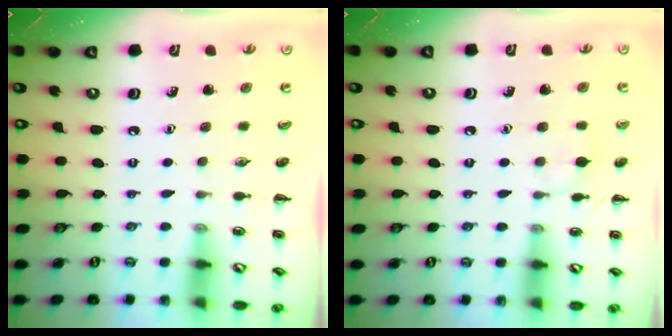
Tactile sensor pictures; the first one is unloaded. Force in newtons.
{"total": 5.6, "press": 5.3, "slide": 1.8}